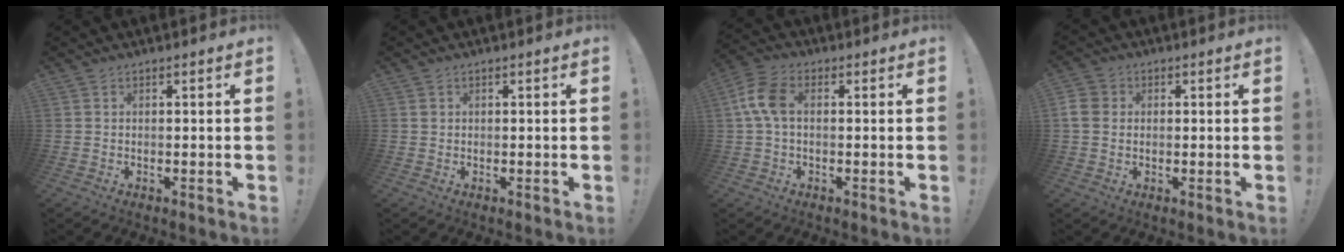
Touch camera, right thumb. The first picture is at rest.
{"total": 0.7, "force": [0.3, 0.7, 0.1], "torque": [-0.002, 0.002, 0.006]}
{"total": 8.2, "force": [0.8, 5.0, 6.5], "torque": [-0.143, 0.016, 0.020]}
{"total": 5.4, "force": [0.1, 4.8, 2.5], "torque": [-0.060, 0.012, 0.004]}